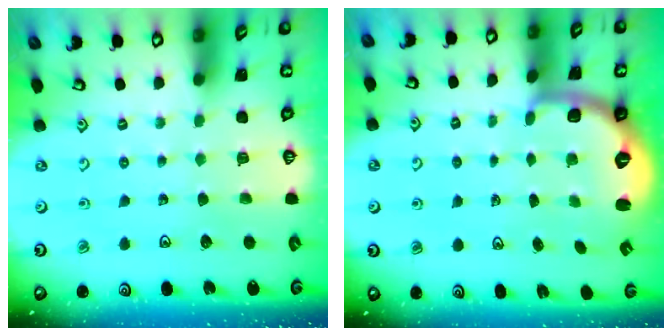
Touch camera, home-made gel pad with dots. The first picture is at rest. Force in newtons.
{"total": 2.4, "press": 1.8, "slide": 1.6}